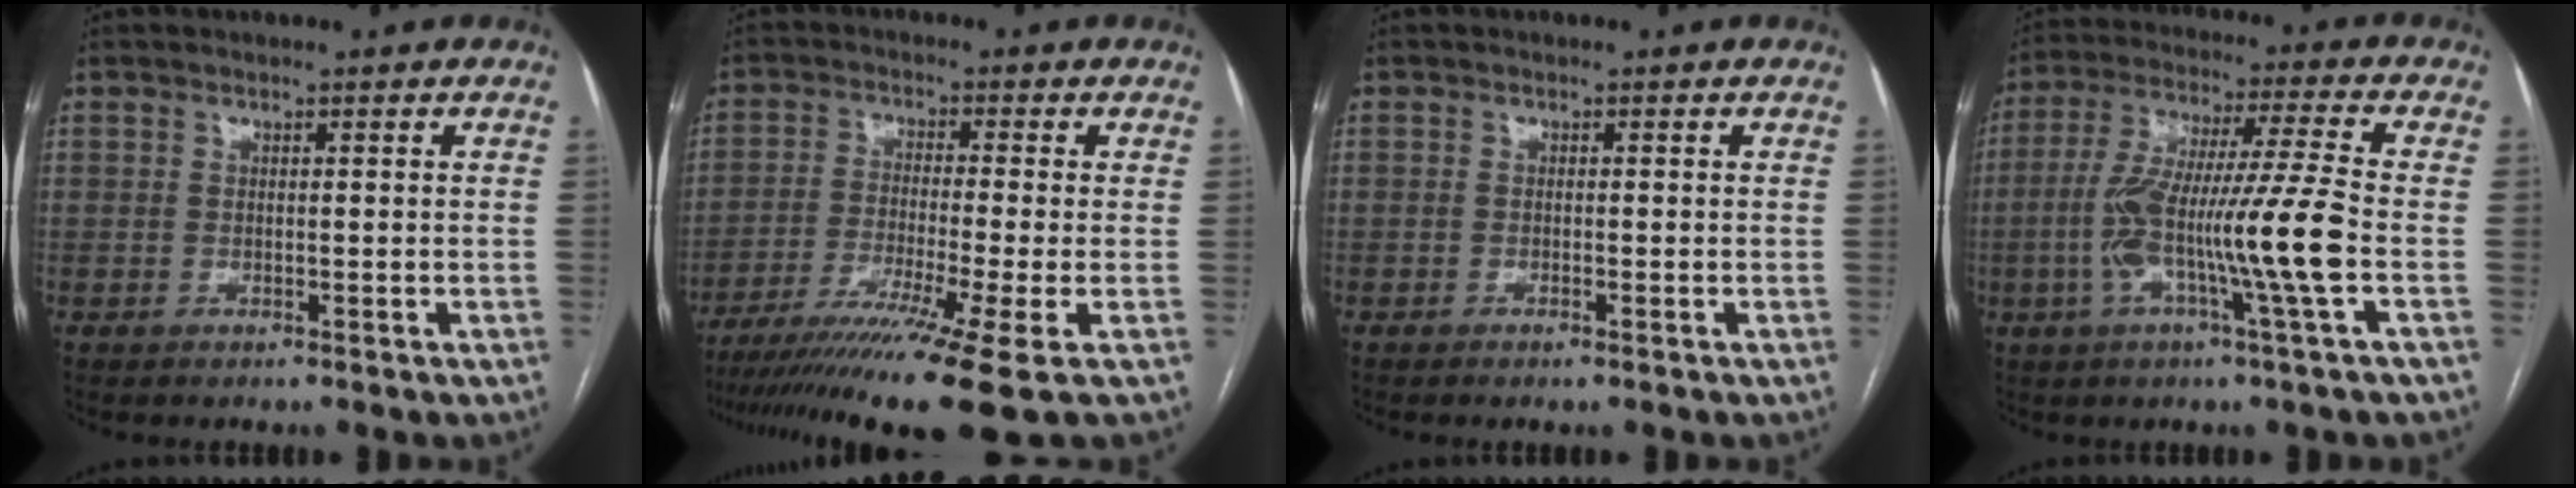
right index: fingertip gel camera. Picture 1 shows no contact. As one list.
[{"total": 14.8, "force": [-10.6, -2.3, 10.1], "torque": [-0.156, -0.046, -0.172]}, {"total": 0.7, "force": [-0.5, -0.1, 0.5], "torque": [-0.007, -0.001, -0.007]}, {"total": 14.4, "force": [-3.3, -1.2, 13.9], "torque": [-0.266, 0.001, -0.067]}]